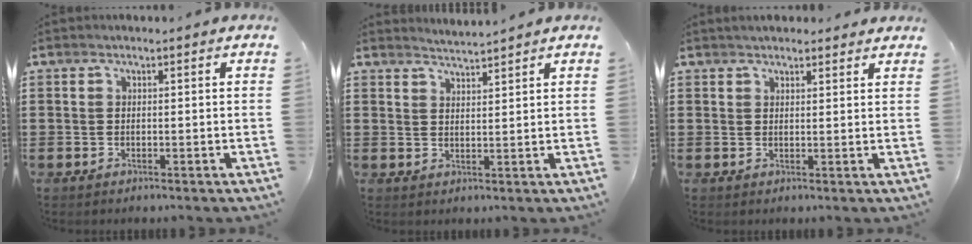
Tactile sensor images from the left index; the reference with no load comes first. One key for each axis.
{"total": 2.5, "fx": 2.5, "fy": -0.4, "fz": -0.2, "tx": -0.004, "ty": -0.008, "tz": 0.047}
{"total": 2.0, "fx": 1.9, "fy": 0.4, "fz": 0.3, "tx": -0.009, "ty": 0.004, "tz": 0.037}